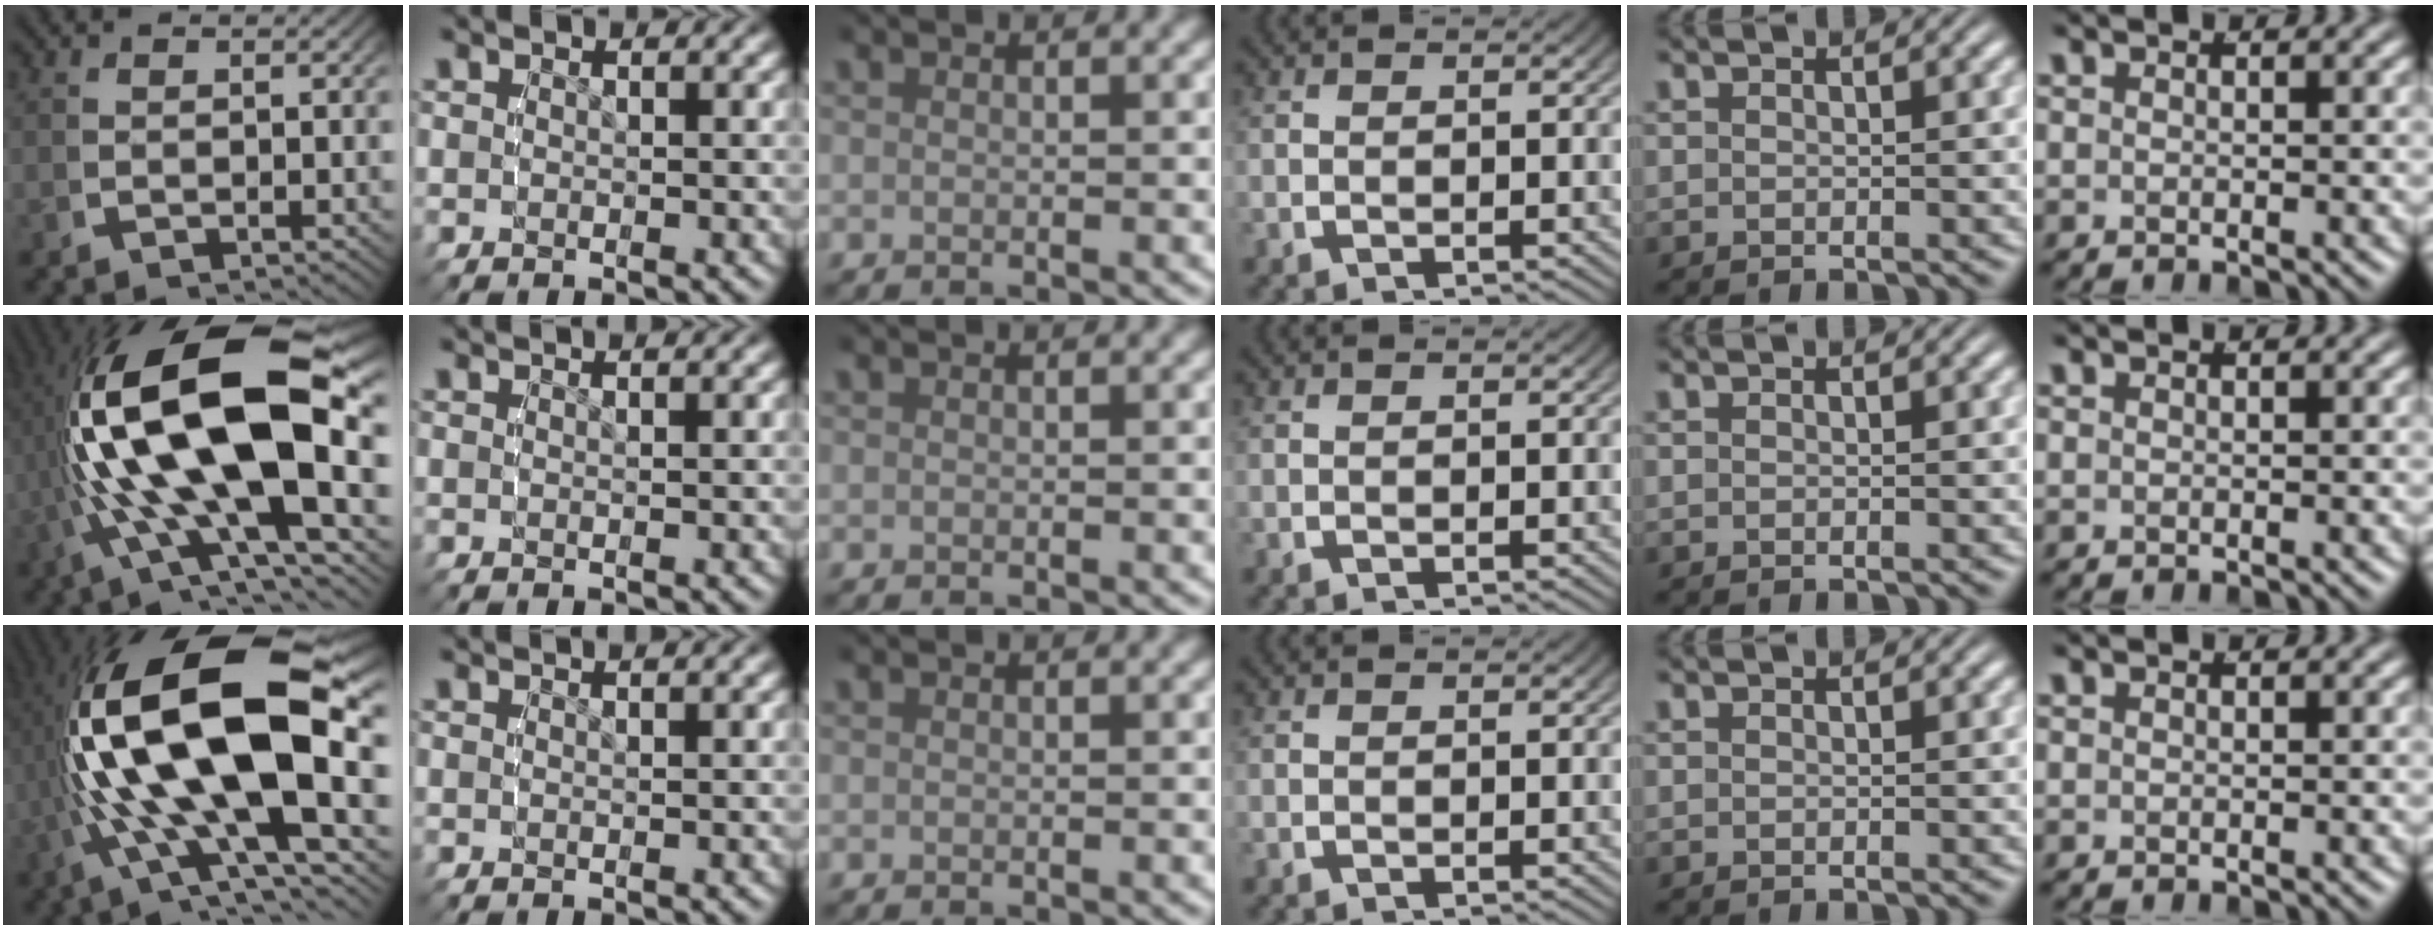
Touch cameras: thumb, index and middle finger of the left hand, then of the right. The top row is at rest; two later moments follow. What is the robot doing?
{"motion": "lift_and_place", "object": "toy banana"}